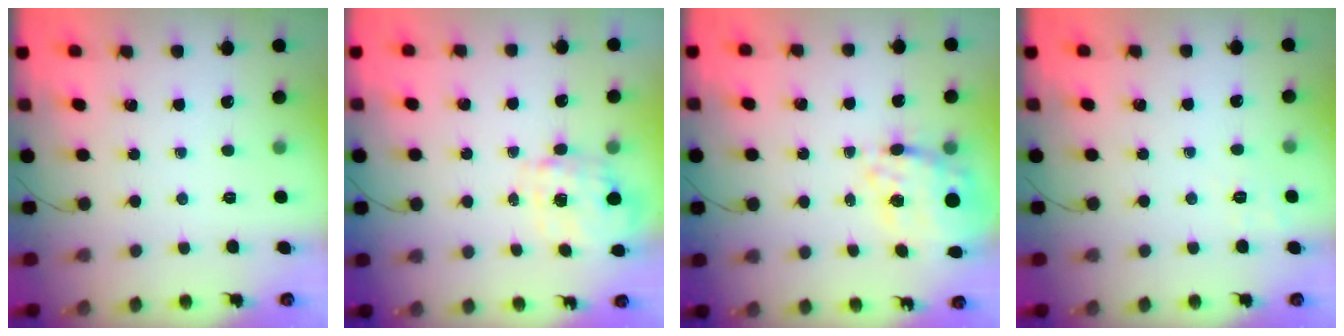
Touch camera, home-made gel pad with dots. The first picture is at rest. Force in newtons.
{"total": 4.0, "press": 3.9, "slide": 0.8}
{"total": 10.4, "press": 9.5, "slide": 4.2}
{"total": 2.1, "press": 1.2, "slide": 1.8}